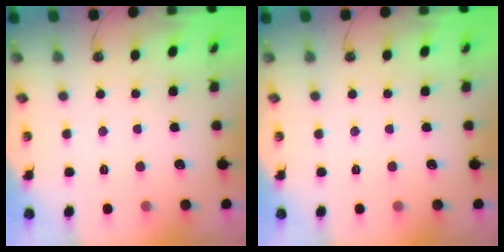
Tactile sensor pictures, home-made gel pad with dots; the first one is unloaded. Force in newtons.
{"total": 0.0}